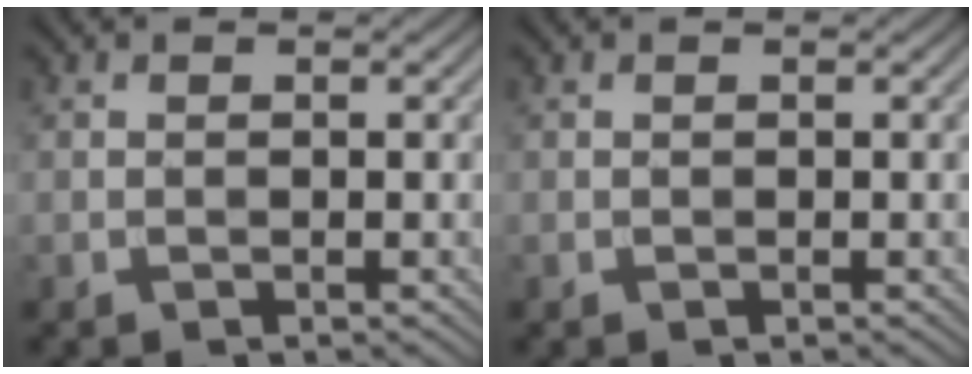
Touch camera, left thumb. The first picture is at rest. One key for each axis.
{"total": 0.0}